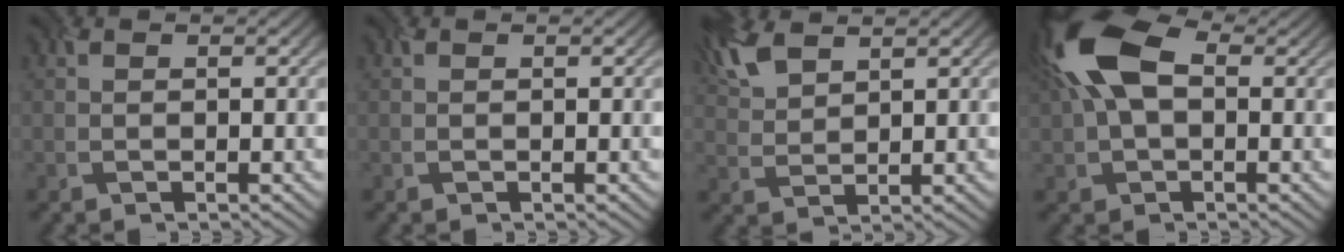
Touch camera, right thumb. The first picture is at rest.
{"total": 0.0}
{"total": 5.3, "force": [3.6, 2.2, 3.2], "torque": [-0.087, 0.011, 0.074]}
{"total": 11.5, "force": [2.6, 6.5, 9.1], "torque": [-0.207, 0.017, 0.033]}